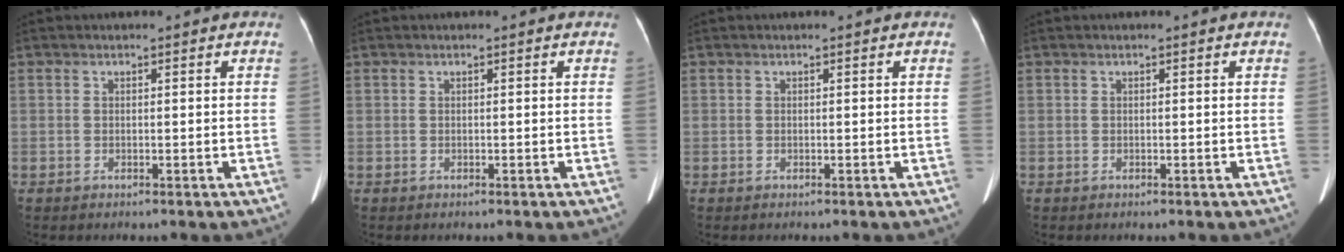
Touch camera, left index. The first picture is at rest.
{"total": 0.0}
{"total": 0.0}
{"total": 0.0}